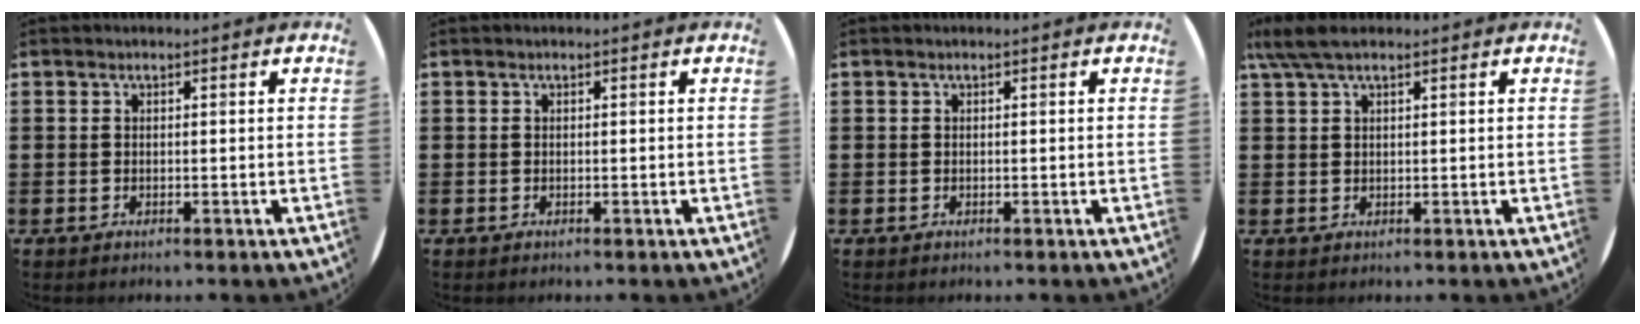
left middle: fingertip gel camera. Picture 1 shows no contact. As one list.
[{"total": 0.0}, {"total": 0.0}, {"total": 3.1, "force": [2.1, 0.7, 2.2], "torque": [-0.046, 0.004, 0.039]}]